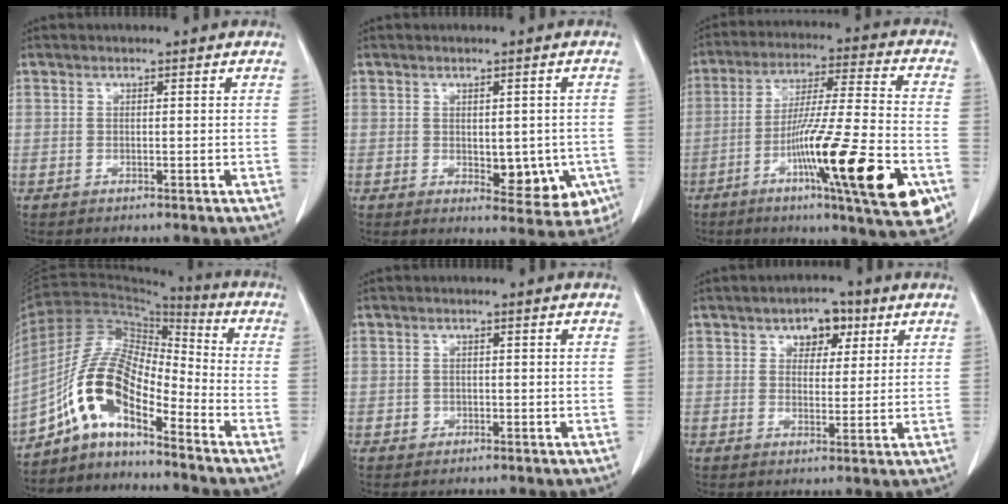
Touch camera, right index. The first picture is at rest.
{"total": 8.4, "force": [-1.9, 4.5, 6.8], "torque": [-0.059, 0.000, -0.009]}
{"total": 22.8, "force": [-8.3, 0.9, 21.2], "torque": [-0.306, -0.026, -0.131]}
{"total": 11.6, "force": [-7.2, 3.3, 8.6], "torque": [-0.180, 0.028, -0.135]}
{"total": 1.0, "force": [-0.4, 0.9, 0.1], "torque": [0.000, 0.004, -0.007]}
{"total": 5.0, "force": [2.5, 3.1, 3.0], "torque": [-0.035, 0.010, 0.036]}